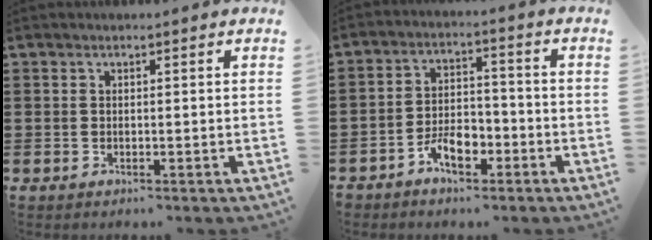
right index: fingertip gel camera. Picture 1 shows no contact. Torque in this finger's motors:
{"motor_torque": [1.12, 1.02, 0.13, 0.05]}